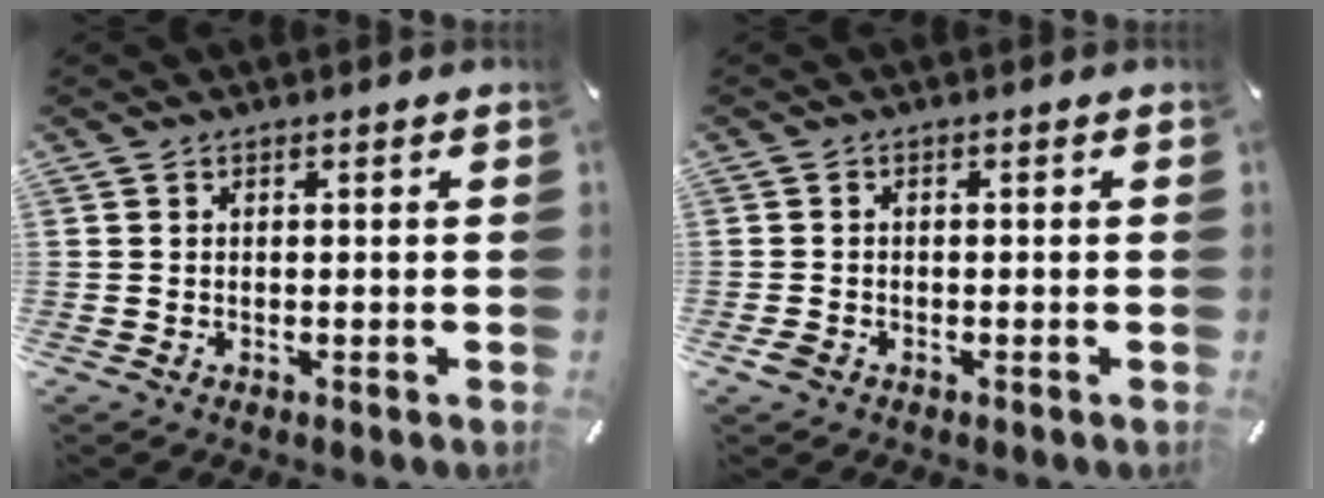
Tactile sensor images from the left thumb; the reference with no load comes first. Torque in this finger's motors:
{"motor_torque": [-0.42, 0.02, 0.10, 0.02, -0.06]}